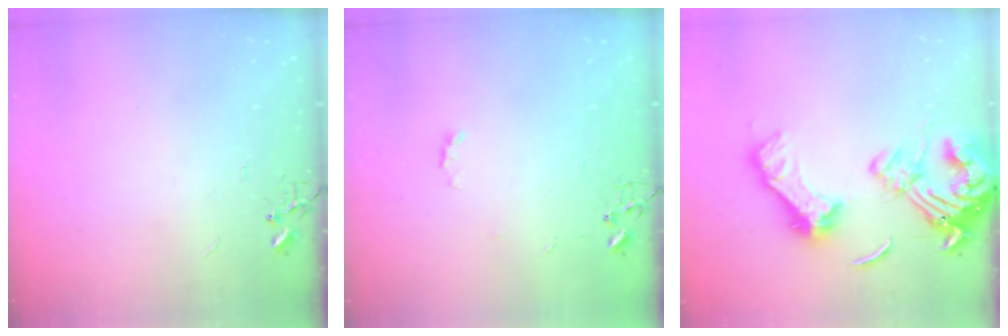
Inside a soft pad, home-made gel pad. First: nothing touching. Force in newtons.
{"total": 2.8, "press": 2.7, "slide": 0.5}
{"total": 20.8, "press": 20.7, "slide": 2.6}